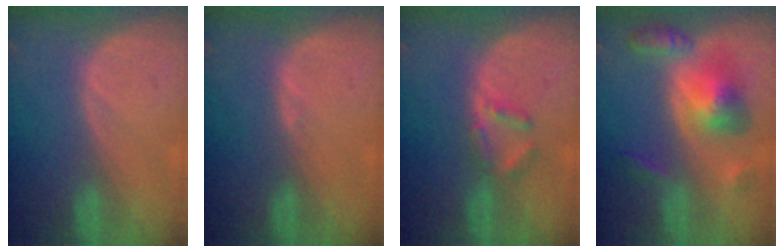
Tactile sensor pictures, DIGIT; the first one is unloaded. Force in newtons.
{"total": 0.6, "press": 0.5, "slide": 0.3}
{"total": 3.3, "press": 3.2, "slide": 0.4}
{"total": 7.8, "press": 7.8, "slide": 0.5}